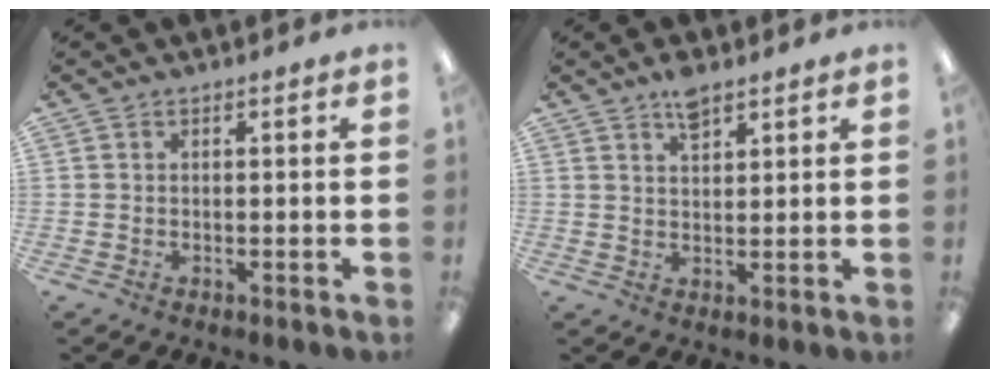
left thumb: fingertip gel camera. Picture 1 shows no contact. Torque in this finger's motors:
{"motor_torque": [0.58, 0.16, 0.83, -0.37, -0.01]}